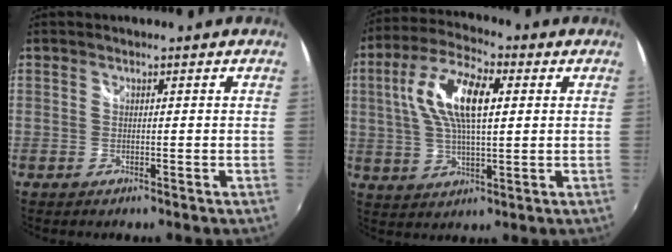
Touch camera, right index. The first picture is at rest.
{"total": 13.3, "force": [3.0, 5.2, 11.9], "torque": [-0.230, 0.021, 0.051]}